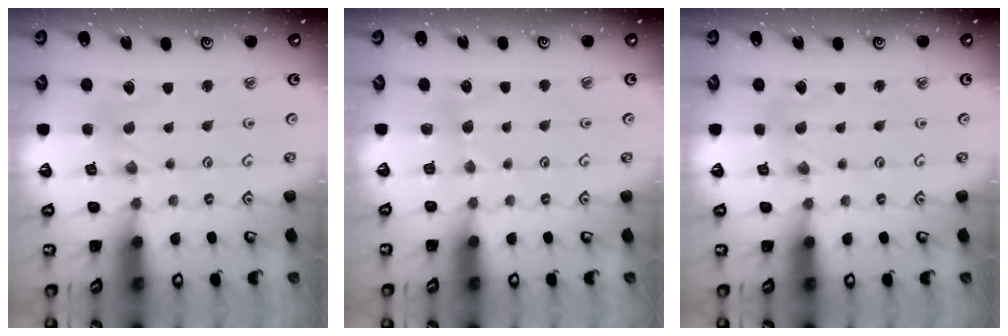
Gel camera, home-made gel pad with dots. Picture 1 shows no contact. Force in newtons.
{"total": 3.3, "press": 3.3, "slide": 0.5}
{"total": 0.8, "press": 0.7, "slide": 0.3}